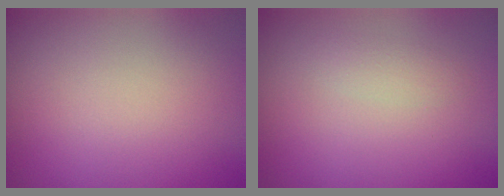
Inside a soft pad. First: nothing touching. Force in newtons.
{"total": 1.1, "press": 1.1, "slide": 0.0}